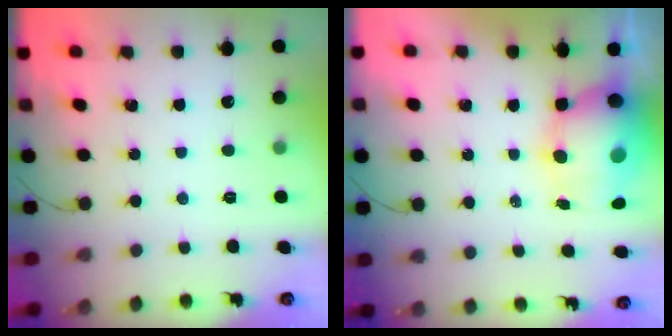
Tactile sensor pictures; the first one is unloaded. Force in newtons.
{"total": 13.6, "press": 13.1, "slide": 3.4}